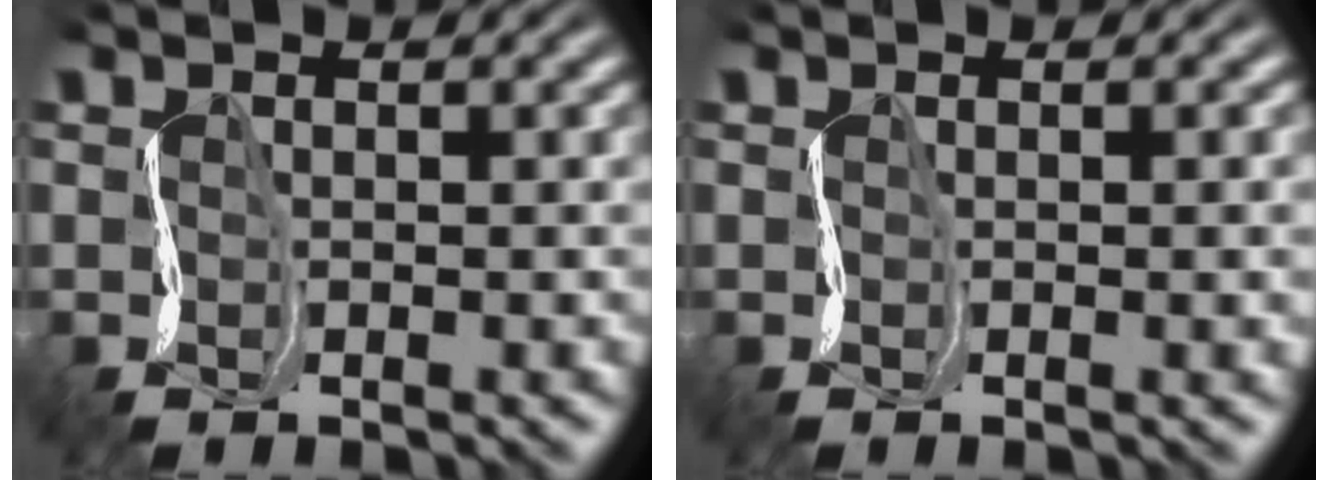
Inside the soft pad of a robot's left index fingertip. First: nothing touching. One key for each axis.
{"total": 3.0, "fx": 0.3, "fy": 1.3, "fz": 2.7, "tx": -0.019, "ty": 0.012, "tz": -0.003}